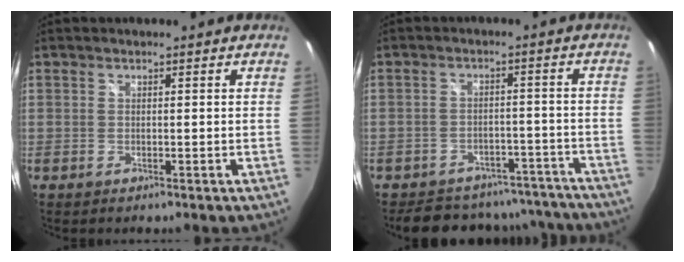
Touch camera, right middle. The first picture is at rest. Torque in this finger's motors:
{"motor_torque": [1.02, -1.12, 0.09, 0.03]}